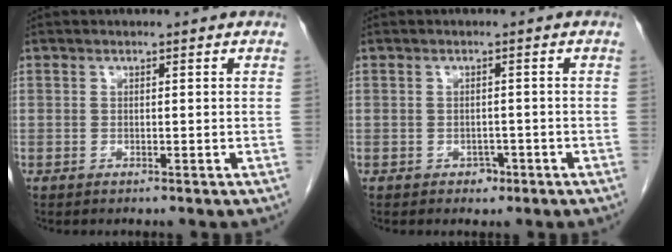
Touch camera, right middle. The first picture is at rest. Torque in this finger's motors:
{"motor_torque": [-0.13, -0.04, -0.01, 0.00]}